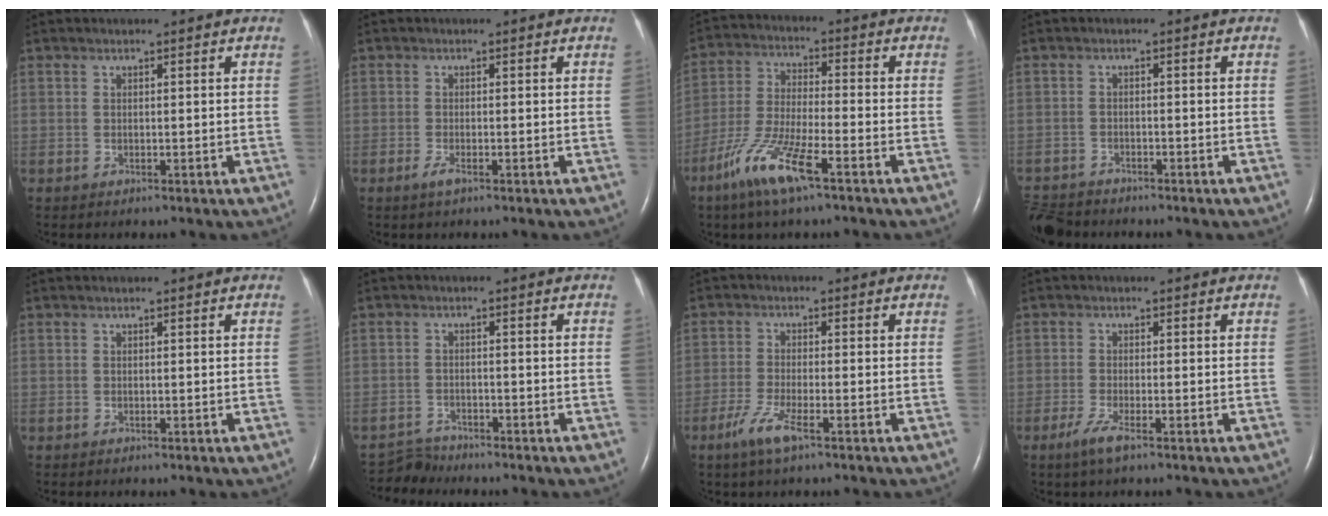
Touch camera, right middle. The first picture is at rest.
{"total": 1.4, "force": [-0.9, 0.2, 1.1], "torque": [-0.025, -0.003, -0.019]}
{"total": 10.7, "force": [-6.2, 1.4, 8.5], "torque": [-0.184, -0.016, -0.122]}
{"total": 5.4, "force": [-5.1, 1.6, 0.8], "torque": [-0.017, -0.016, -0.094]}
{"total": 0.0}
{"total": 2.7, "force": [-2.5, 0.2, -1.1], "torque": [0.019, -0.012, -0.045]}
{"total": 4.8, "force": [-2.8, 0.6, 3.8], "torque": [-0.088, -0.009, -0.058]}
{"total": 3.0, "force": [-1.9, 0.2, 2.3], "torque": [-0.053, -0.008, -0.042]}